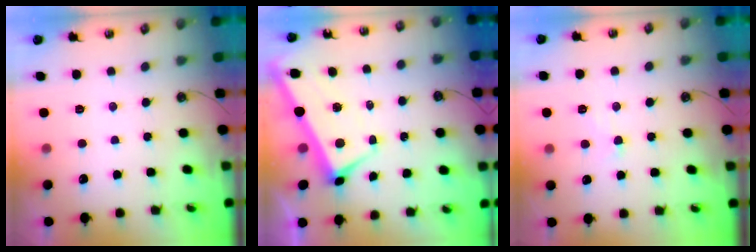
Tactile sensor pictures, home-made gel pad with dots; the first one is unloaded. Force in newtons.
{"total": 0.9, "press": 0.2, "slide": 0.9}
{"total": 1.3, "press": 1.2, "slide": 0.4}